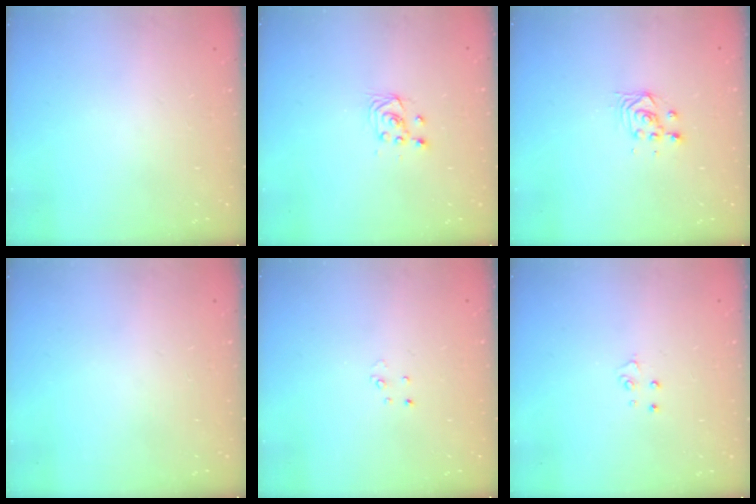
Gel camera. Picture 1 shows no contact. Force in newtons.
{"total": 2.9, "press": 2.6, "slide": 1.3}
{"total": 3.4, "press": 3.4, "slide": 0.2}
{"total": 0.0}
{"total": 2.6, "press": 2.6, "slide": 0.3}
{"total": 3.1, "press": 3.1, "slide": 0.3}